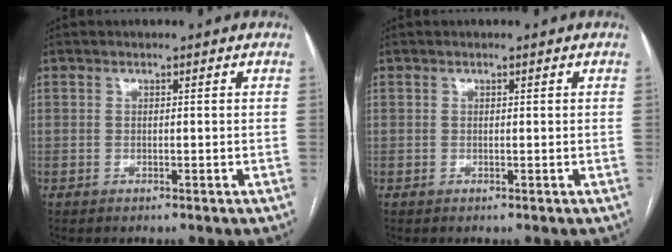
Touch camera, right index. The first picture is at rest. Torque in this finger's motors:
{"motor_torque": [0.11, 0.05, 0.00, 0.01]}